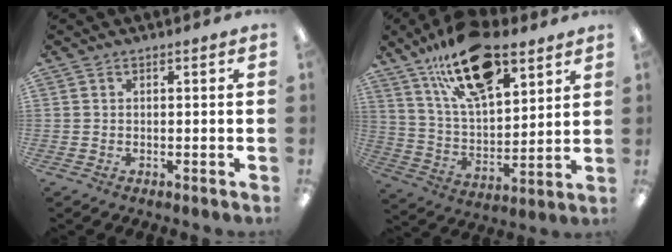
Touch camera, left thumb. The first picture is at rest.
{"total": 20.9, "force": [13.6, 9.0, 13.2], "torque": [-0.229, -0.058, 0.236]}